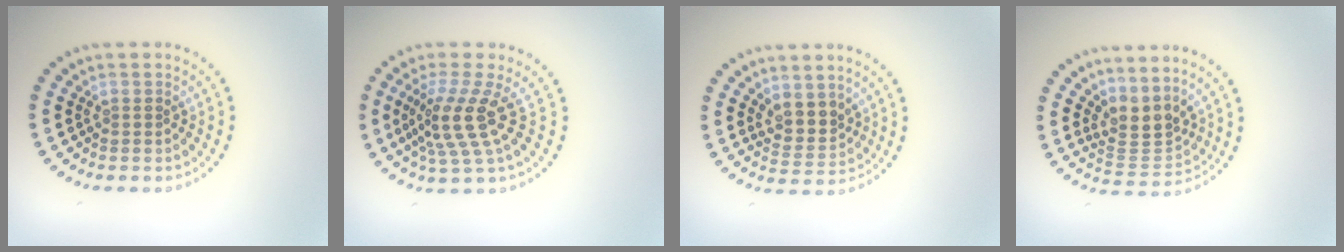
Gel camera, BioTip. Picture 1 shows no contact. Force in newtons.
{"total": 4.3, "press": 3.1, "slide": 3.0}
{"total": 2.6, "press": 2.2, "slide": 1.4}
{"total": 3.2, "press": 2.3, "slide": 2.1}